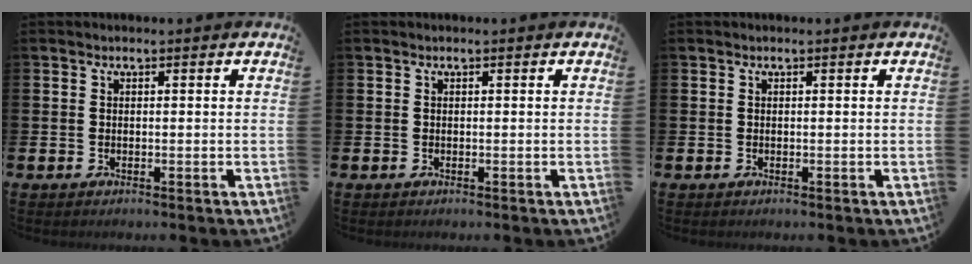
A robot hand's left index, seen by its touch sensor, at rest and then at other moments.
{"total": 0.0}
{"total": 0.0}